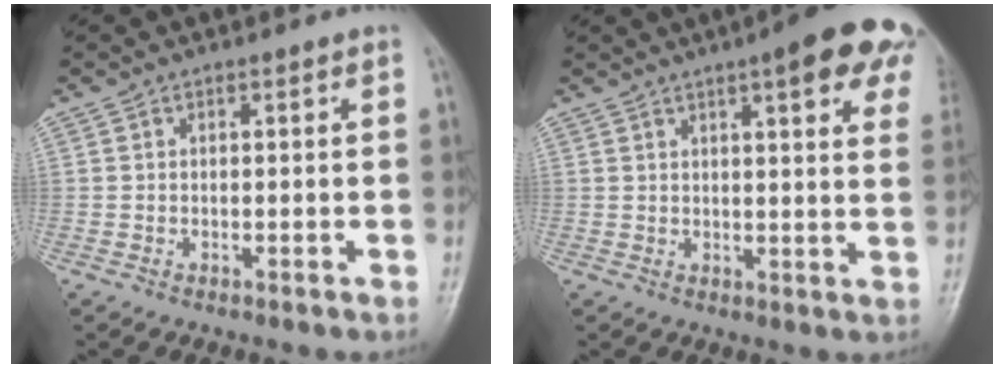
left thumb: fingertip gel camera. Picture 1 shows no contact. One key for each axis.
{"total": 16.1, "fx": 8.5, "fy": 4.1, "fz": 13.0, "tx": -0.144, "ty": -0.015, "tz": 0.095}